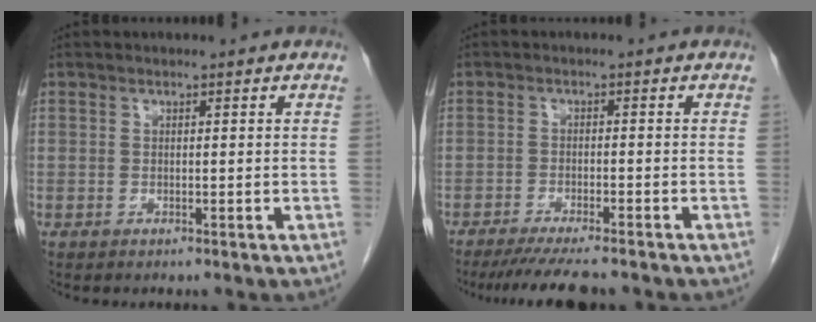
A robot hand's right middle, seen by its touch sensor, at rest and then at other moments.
{"total": 8.6, "force": [-7.5, 0.6, 4.2], "torque": [-0.061, -0.020, -0.116]}